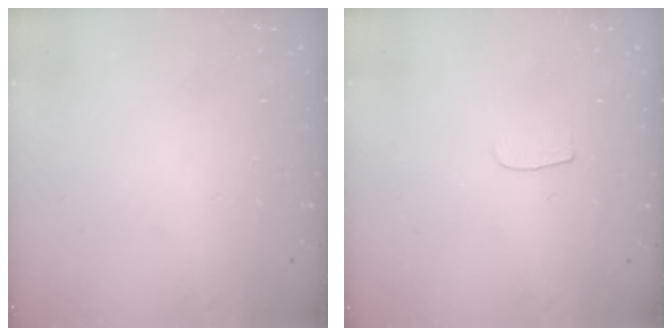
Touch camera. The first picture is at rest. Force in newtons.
{"total": 3.0, "press": 3.0, "slide": 0.3}